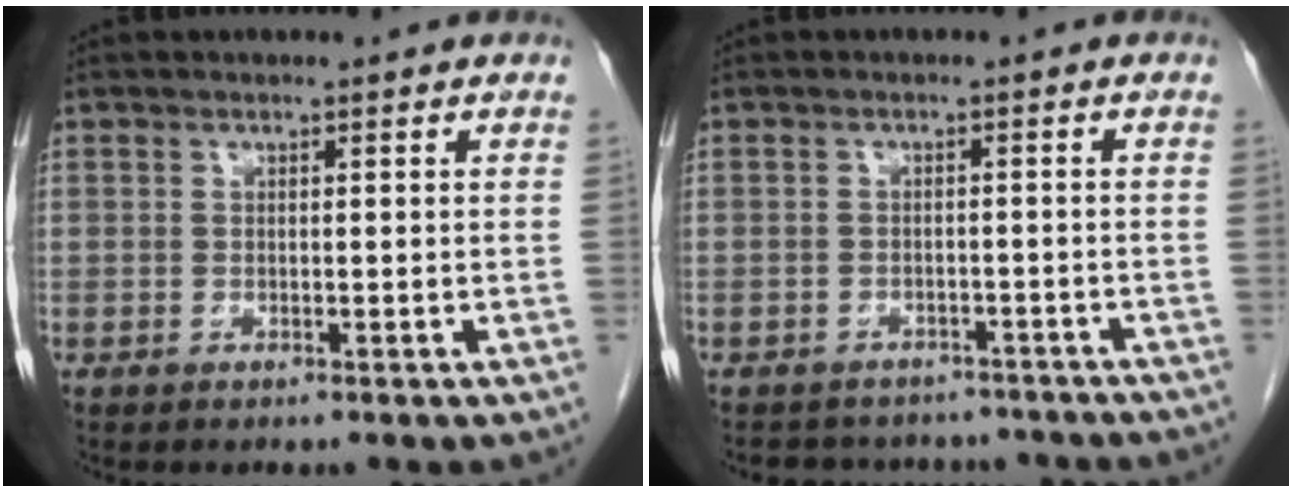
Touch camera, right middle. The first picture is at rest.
{"total": 10.1, "force": [-9.1, 4.0, 2.1], "torque": [-0.032, 0.012, -0.098]}